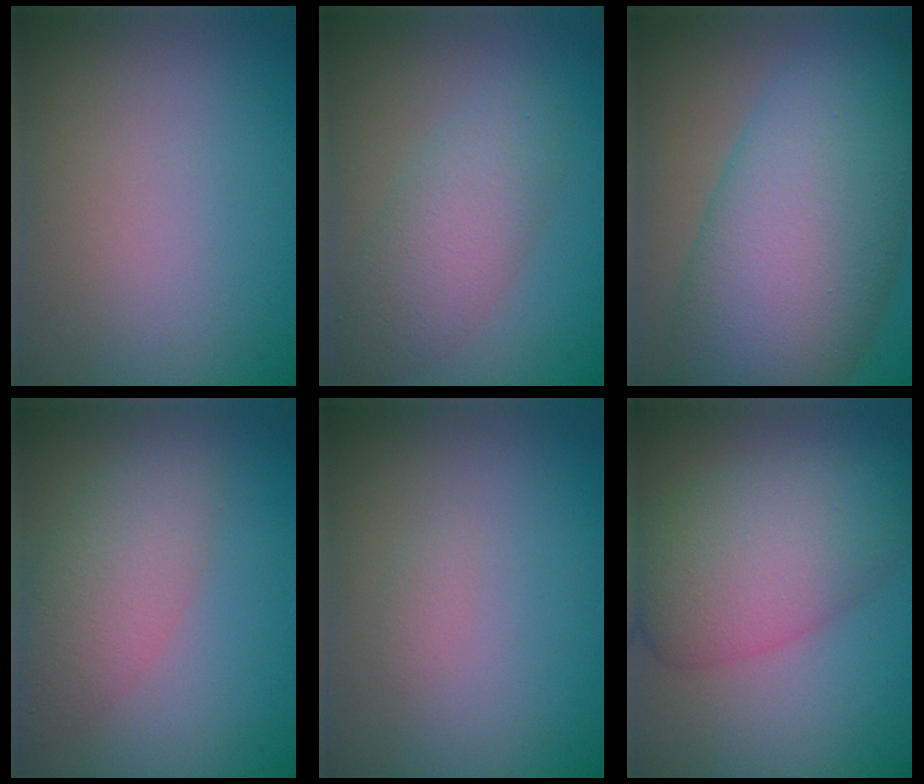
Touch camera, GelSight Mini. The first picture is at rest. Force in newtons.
{"total": 4.2, "press": 4.2, "slide": 0.0}
{"total": 13.9, "press": 13.9, "slide": 0.2}
{"total": 4.7, "press": 4.7, "slide": 0.4}
{"total": 0.6, "press": 0.6, "slide": 0.0}
{"total": 6.3, "press": 6.2, "slide": 0.6}